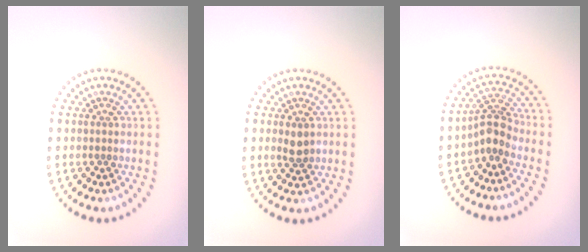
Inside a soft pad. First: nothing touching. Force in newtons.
{"total": 1.6, "press": 1.6, "slide": 0.2}
{"total": 2.9, "press": 2.2, "slide": 1.8}